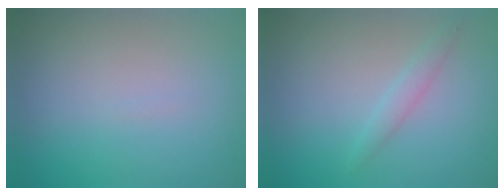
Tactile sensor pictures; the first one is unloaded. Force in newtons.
{"total": 1.3, "press": 1.3, "slide": 0.1}